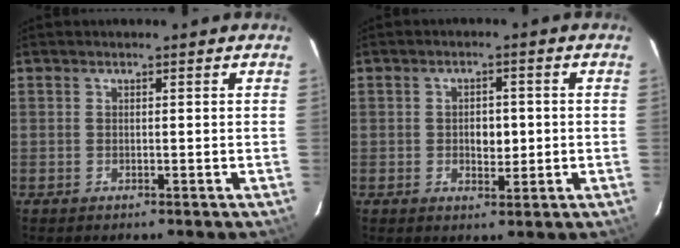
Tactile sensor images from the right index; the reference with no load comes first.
{"total": 4.0, "force": [-0.4, 2.5, 3.1], "torque": [-0.051, 0.004, -0.002]}